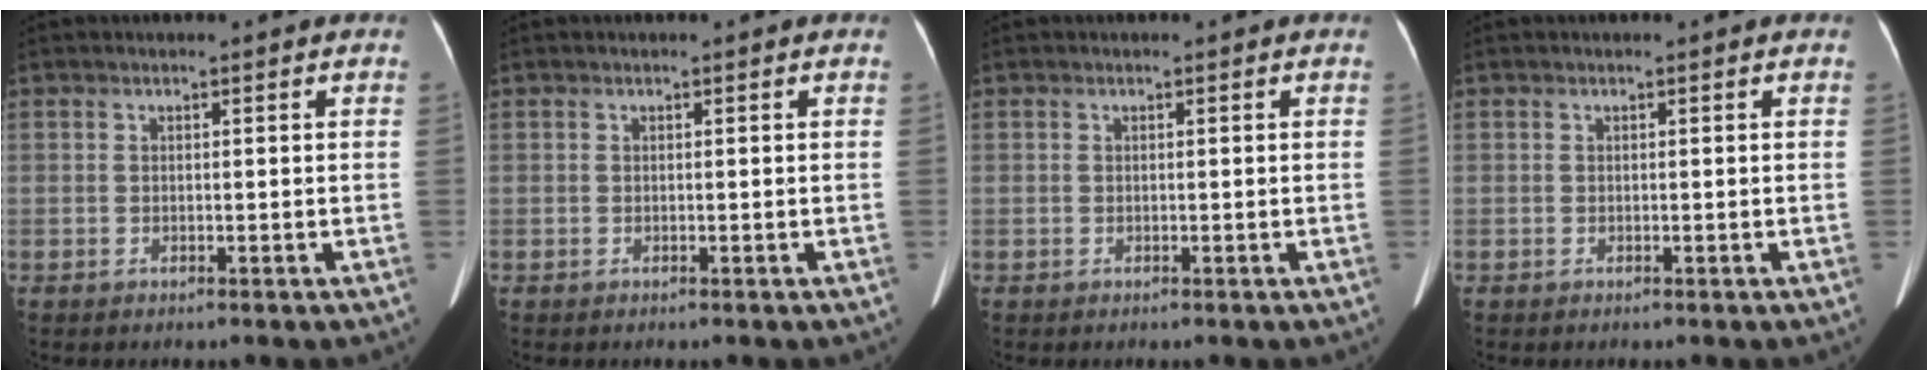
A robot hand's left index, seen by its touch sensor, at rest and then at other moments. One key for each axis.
{"total": 0.0}
{"total": 0.0}
{"total": 0.0}